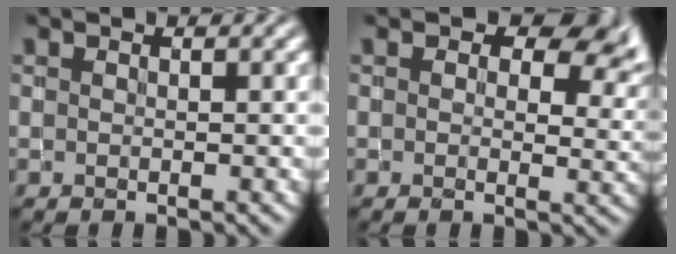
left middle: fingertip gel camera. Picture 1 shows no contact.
{"total": 7.5, "force": [3.0, 4.9, 4.8], "torque": [-0.059, 0.003, 0.045]}